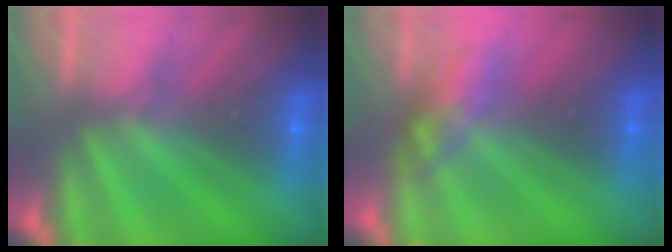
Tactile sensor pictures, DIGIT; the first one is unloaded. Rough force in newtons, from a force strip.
{"total": 2.7}